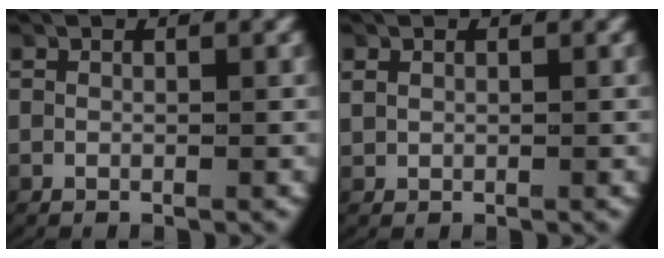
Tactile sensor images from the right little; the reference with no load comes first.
{"total": 0.9, "force": [0.4, 0.6, 0.4], "torque": [-0.014, 0.004, 0.012]}